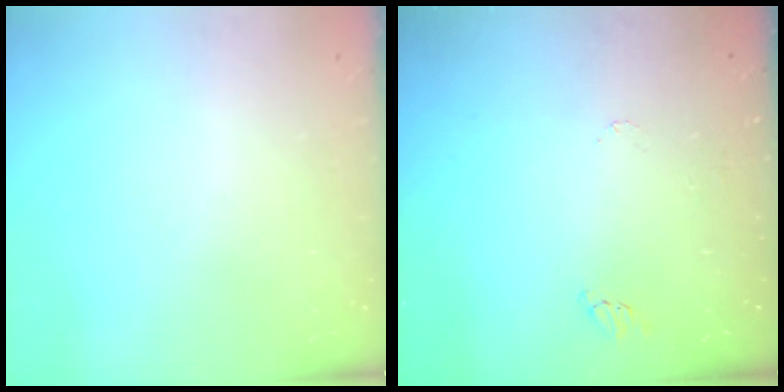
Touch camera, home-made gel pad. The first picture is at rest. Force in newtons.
{"total": 3.2, "press": 3.2, "slide": 0.3}